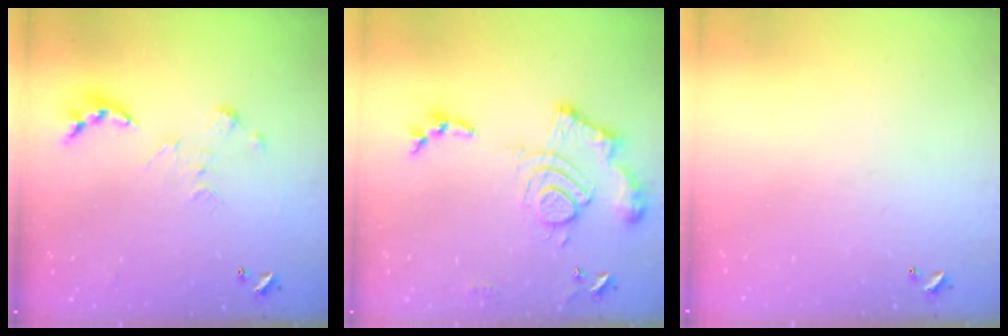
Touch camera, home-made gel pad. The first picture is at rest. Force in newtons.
{"total": 15.7, "press": 15.6, "slide": 1.4}
{"total": 0.0}